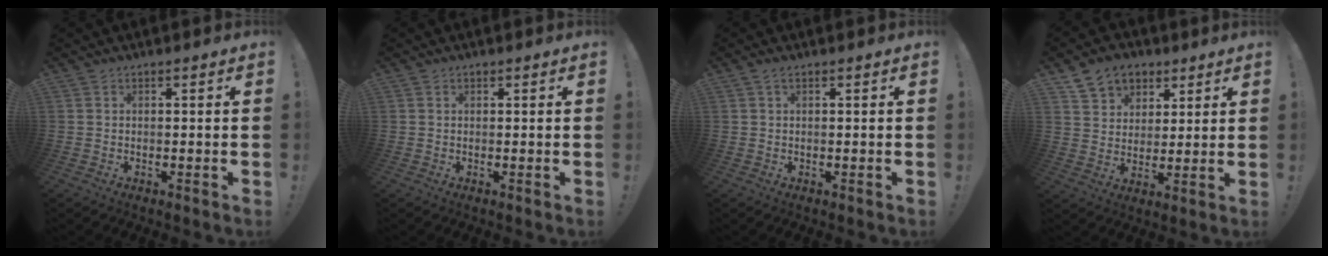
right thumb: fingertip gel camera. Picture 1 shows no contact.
{"total": 0.0}
{"total": 1.0, "force": [0.5, 0.1, 0.8], "torque": [-0.015, 0.000, 0.008]}
{"total": 10.5, "force": [6.0, 8.1, 3.2], "torque": [-0.043, -0.032, 0.117]}